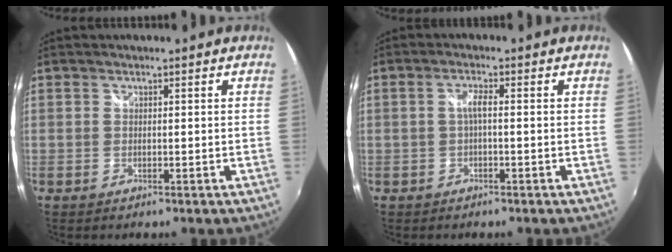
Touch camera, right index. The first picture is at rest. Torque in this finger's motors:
{"motor_torque": [0.23, -0.12, 0.28, 0.05]}